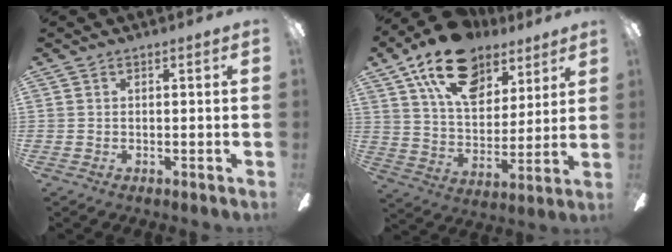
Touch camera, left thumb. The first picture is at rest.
{"total": 20.2, "force": [12.5, 11.3, 11.1], "torque": [-0.184, -0.054, 0.222]}